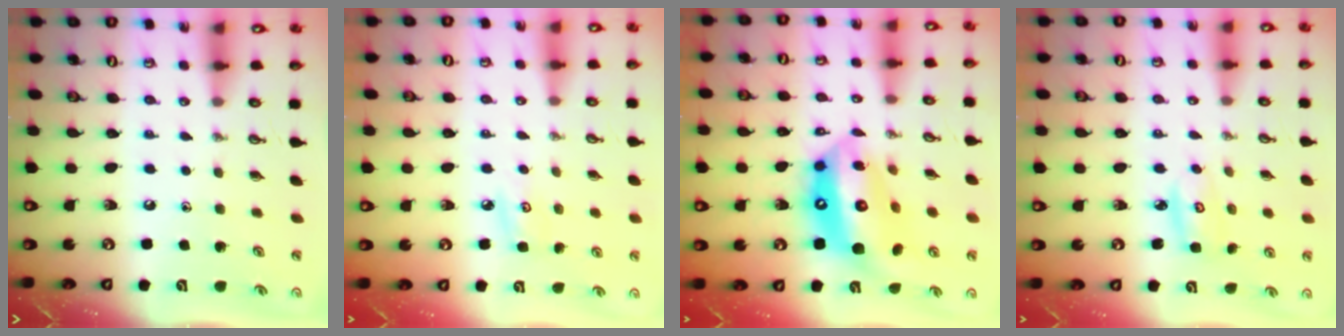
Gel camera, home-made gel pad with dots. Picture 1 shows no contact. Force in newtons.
{"total": 4.4, "press": 4.3, "slide": 0.5}
{"total": 18.2, "press": 18.0, "slide": 2.2}
{"total": 3.6, "press": 3.6, "slide": 0.3}